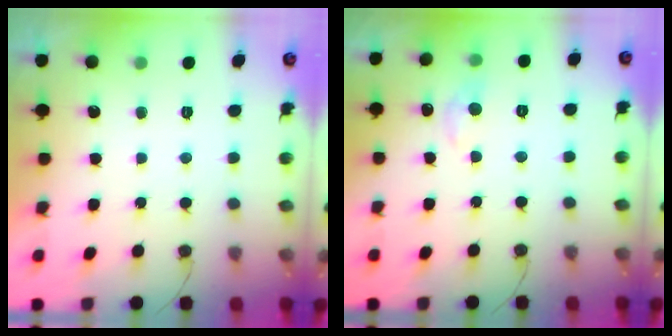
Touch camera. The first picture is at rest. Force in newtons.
{"total": 6.2, "press": 6.1, "slide": 0.9}